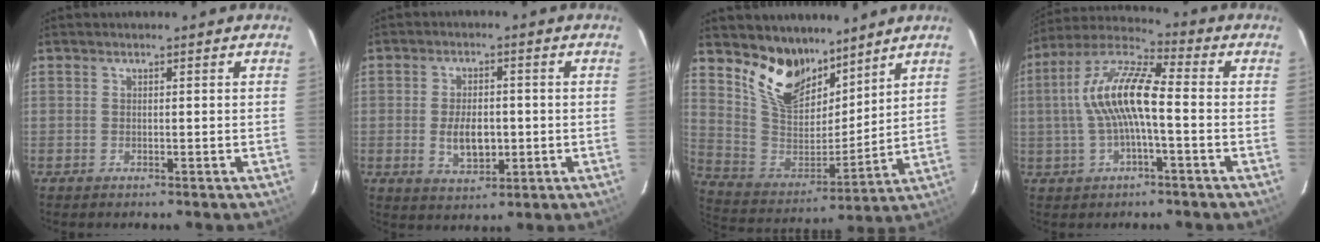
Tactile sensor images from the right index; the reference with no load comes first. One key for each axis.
{"total": 7.0, "fx": -1.0, "fy": 4.0, "fz": 5.6, "tx": -0.107, "ty": -0.005, "tz": -0.010}
{"total": 14.7, "fx": 10.8, "fy": 7.6, "fz": 6.4, "tx": -0.136, "ty": -0.008, "tz": 0.212}
{"total": 12.8, "fx": -0.6, "fy": 3.4, "fz": 12.3, "tx": -0.241, "ty": 0.019, "tz": -0.017}